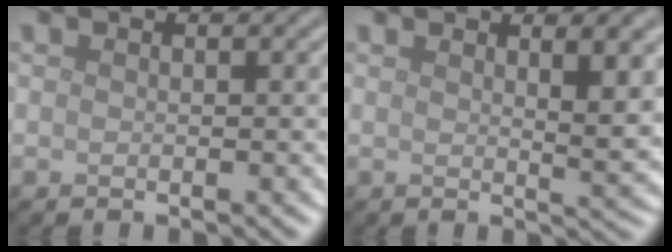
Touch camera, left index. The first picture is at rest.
{"total": 4.0, "force": [1.9, 1.1, 3.4], "torque": [-0.035, -0.006, 0.028]}